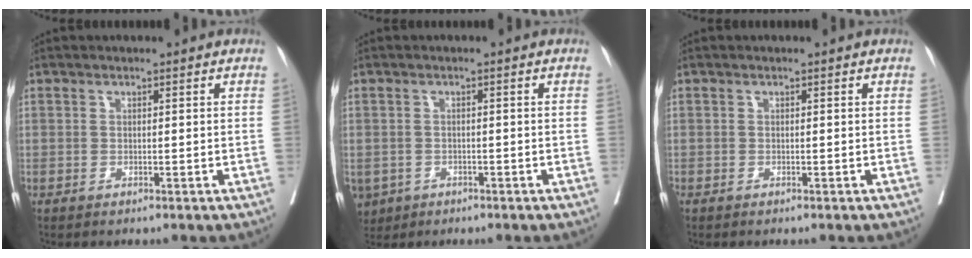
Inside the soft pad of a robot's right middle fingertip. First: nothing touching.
{"total": 5.4, "force": [-2.8, 4.3, 1.5], "torque": [-0.032, 0.000, -0.041]}
{"total": 0.0}